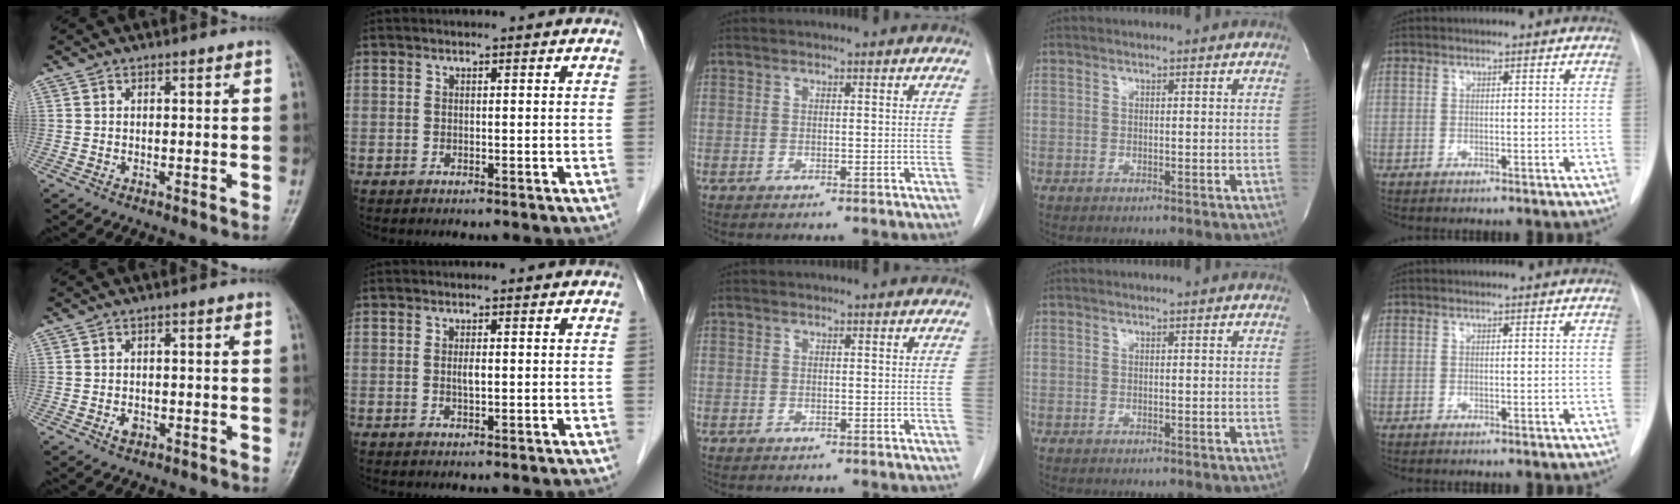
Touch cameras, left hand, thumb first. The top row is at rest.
{"thumb": {"total": 1.6, "force": [-0.8, 1.1, 0.9], "torque": [-0.009, 0.003, -0.014]}, "index": {"total": 1.1, "force": [0.0, 0.2, 1.1], "torque": [-0.020, -0.003, -0.001]}}